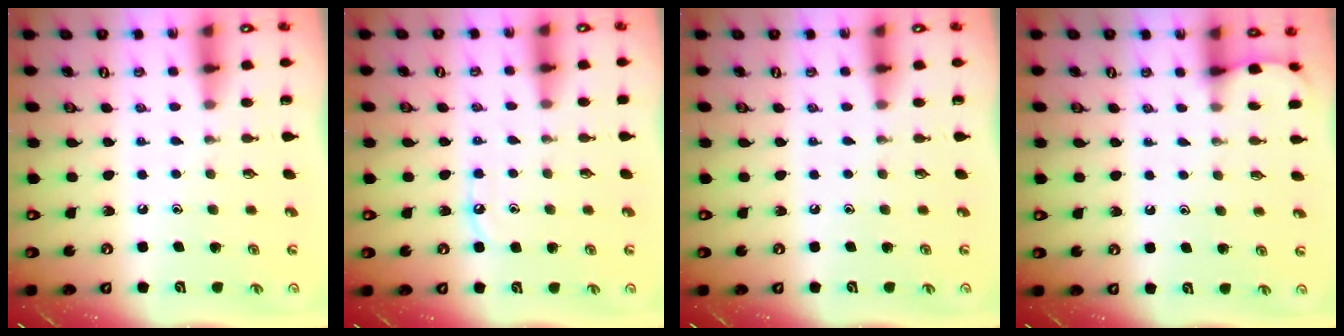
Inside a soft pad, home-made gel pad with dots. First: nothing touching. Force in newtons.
{"total": 5.0, "press": 4.9, "slide": 0.6}
{"total": 0.0}
{"total": 2.5, "press": 2.5, "slide": 0.3}